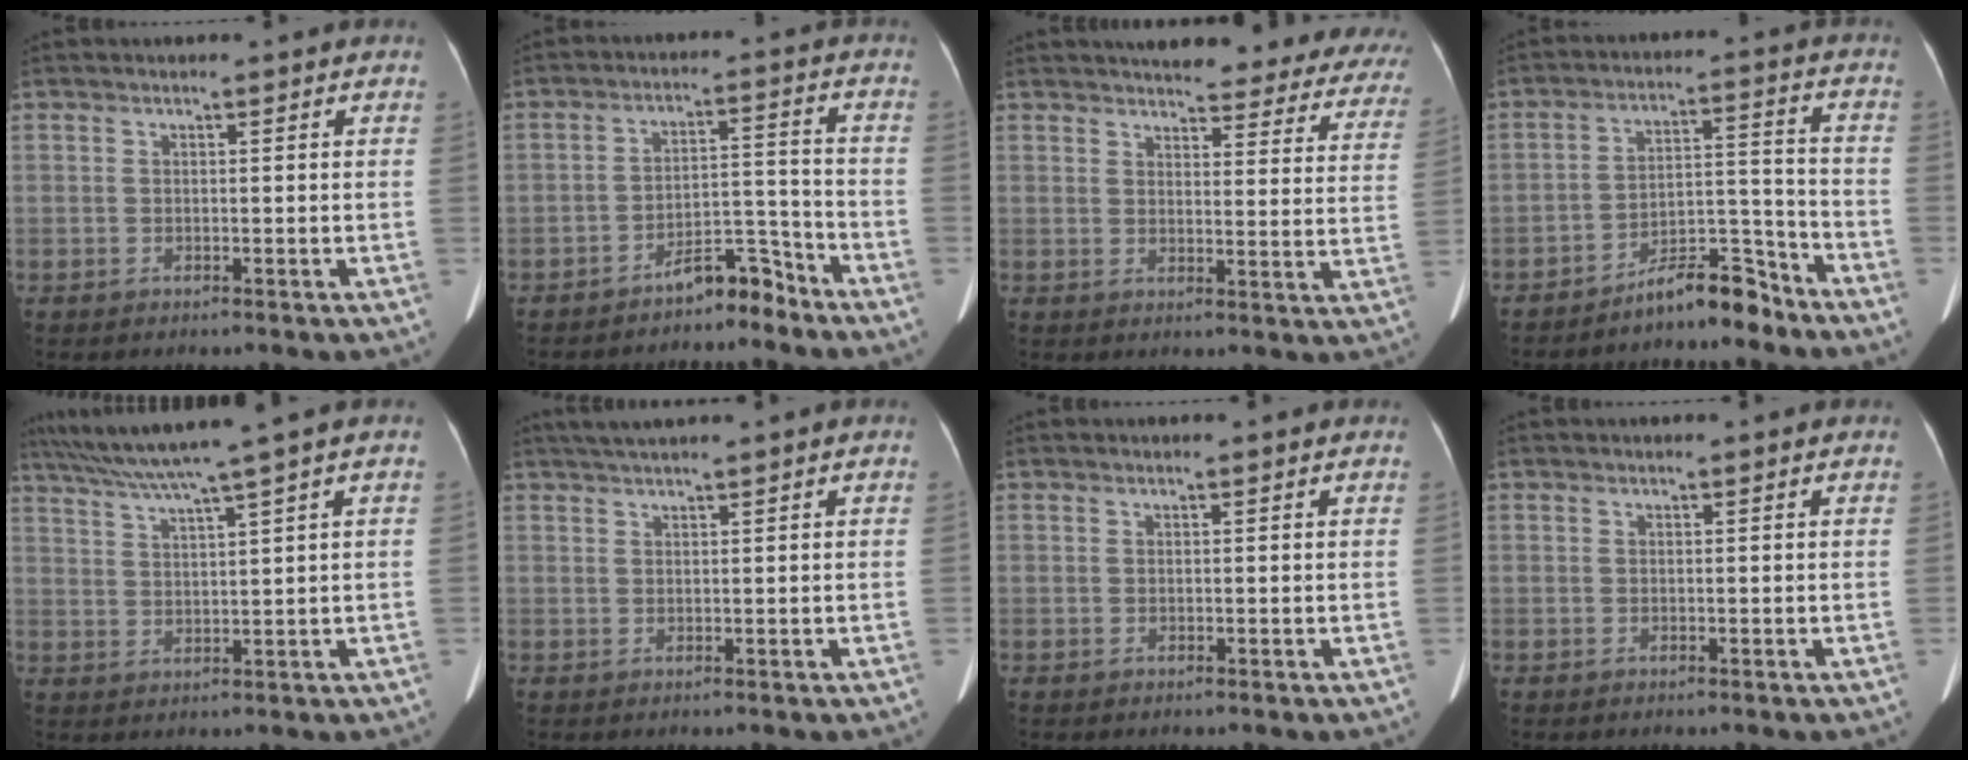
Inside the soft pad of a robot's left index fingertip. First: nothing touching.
{"total": 5.8, "force": [-5.1, 1.3, 2.3], "torque": [-0.033, 0.016, -0.087]}
{"total": 26.7, "force": [24.4, 6.0, 9.0], "torque": [-0.105, -0.066, 0.260]}
{"total": 7.8, "force": [-6.9, 1.5, 3.2], "torque": [-0.048, 0.027, -0.117]}
{"total": 8.7, "force": [6.7, -2.3, 5.0], "torque": [-0.087, 0.019, 0.115]}
{"total": 3.0, "force": [2.5, -0.6, 1.6], "torque": [-0.031, 0.019, 0.050]}
{"total": 1.0, "force": [0.9, 0.1, 0.4], "torque": [-0.006, 0.014, 0.010]}
{"total": 0.6, "force": [0.6, 0.1, 0.2], "torque": [-0.002, 0.012, 0.007]}